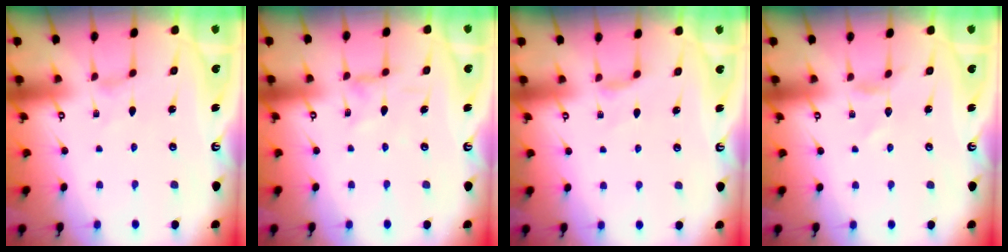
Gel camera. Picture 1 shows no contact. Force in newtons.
{"total": 1.2, "press": 1.2, "slide": 0.3}
{"total": 2.8, "press": 2.8, "slide": 0.6}
{"total": 1.3, "press": 1.2, "slide": 0.2}